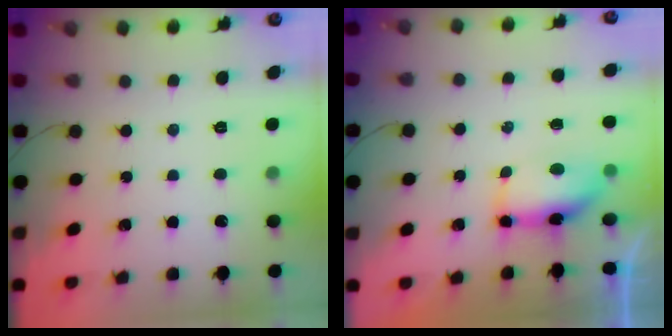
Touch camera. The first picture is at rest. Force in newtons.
{"total": 13.7, "press": 8.7, "slide": 10.5}